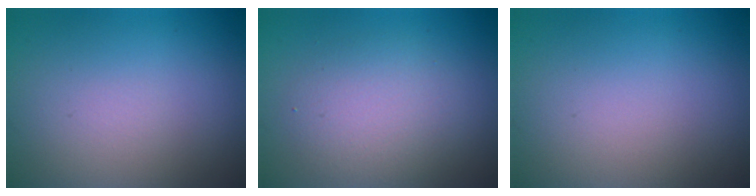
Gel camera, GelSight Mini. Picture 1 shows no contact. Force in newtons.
{"total": 3.8, "press": 3.8, "slide": 0.3}
{"total": 0.0}